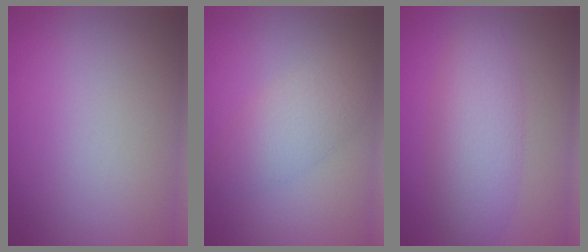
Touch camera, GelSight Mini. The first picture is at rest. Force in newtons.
{"total": 3.1, "press": 3.1, "slide": 0.0}
{"total": 4.8, "press": 4.8, "slide": 0.2}